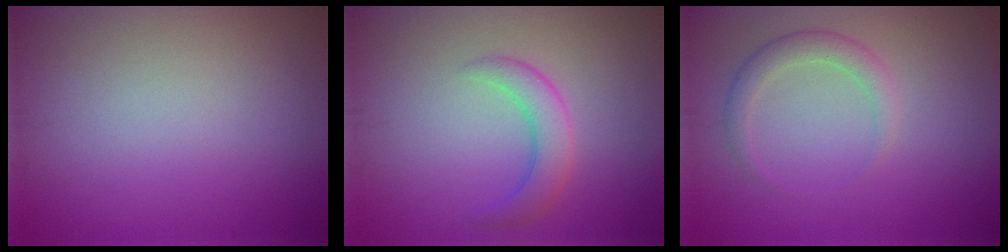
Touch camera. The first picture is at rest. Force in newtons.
{"total": 2.9, "press": 2.9, "slide": 0.1}
{"total": 2.1, "press": 2.1, "slide": 0.1}